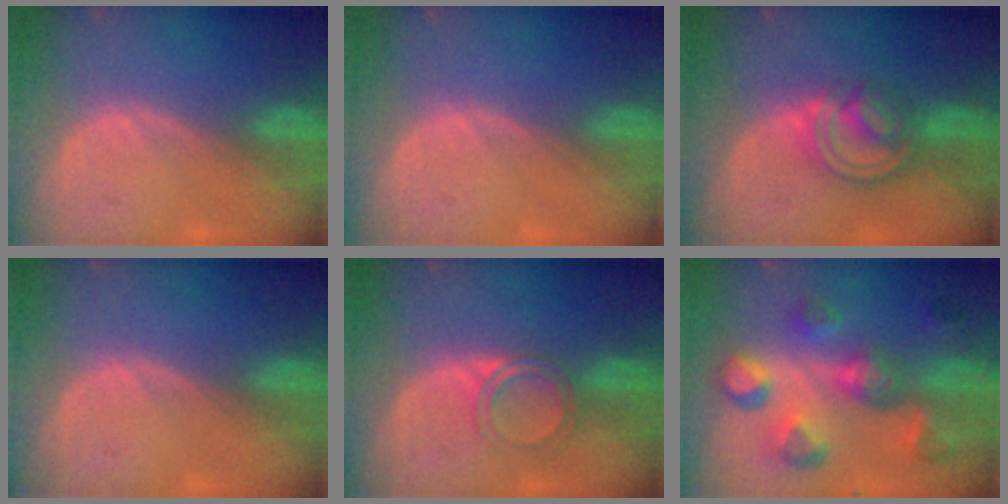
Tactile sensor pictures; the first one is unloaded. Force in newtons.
{"total": 0.0}
{"total": 7.6, "press": 6.6, "slide": 3.8}
{"total": 0.0}
{"total": 3.7, "press": 3.6, "slide": 0.3}
{"total": 10.5, "press": 9.8, "slide": 3.8}